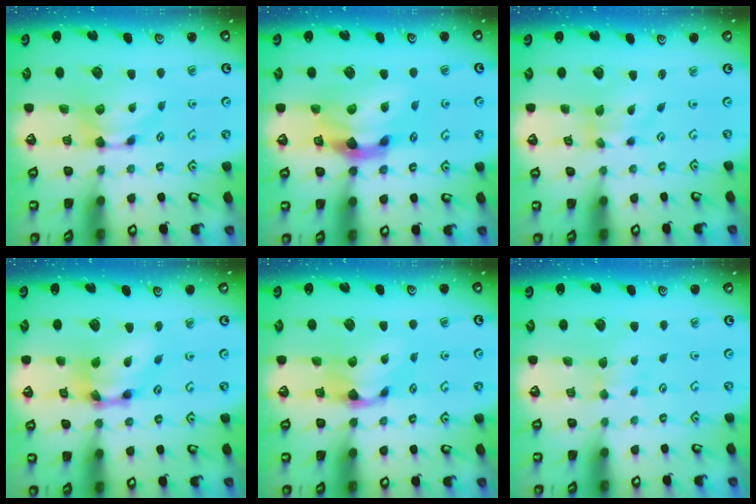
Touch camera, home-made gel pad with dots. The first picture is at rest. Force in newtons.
{"total": 6.3, "press": 6.0, "slide": 2.1}
{"total": 1.3, "press": 0.0, "slide": 1.3}
{"total": 7.5, "press": 6.9, "slide": 2.9}
{"total": 1.0, "press": 0.3, "slide": 0.9}
{"total": 3.2, "press": 3.2, "slide": 0.3}